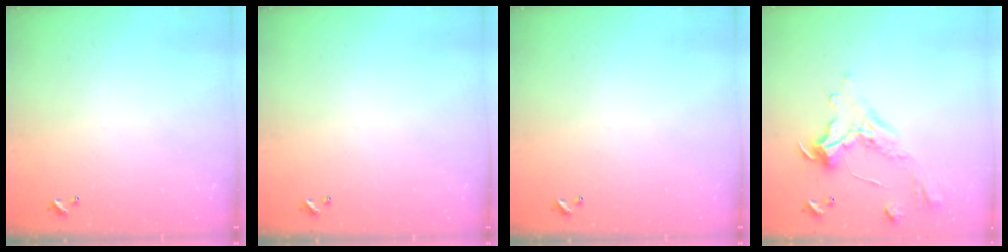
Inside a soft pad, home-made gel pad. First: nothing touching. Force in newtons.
{"total": 0.0}
{"total": 0.0}
{"total": 1.1, "press": 0.5, "slide": 1.0}